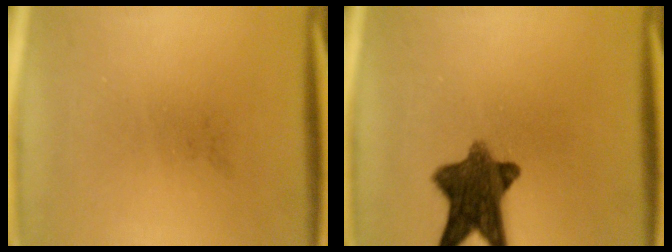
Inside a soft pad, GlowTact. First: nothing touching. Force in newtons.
{"total": 10.3}